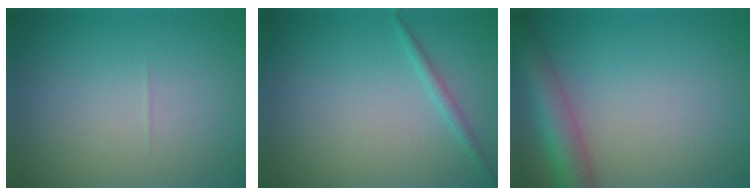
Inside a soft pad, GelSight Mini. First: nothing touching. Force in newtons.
{"total": 1.1, "press": 1.1, "slide": 0.1}
{"total": 5.6, "press": 5.6, "slide": 0.2}